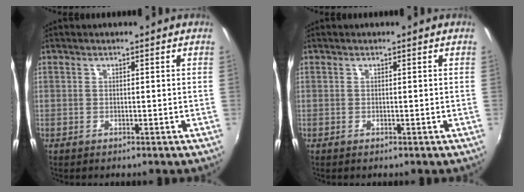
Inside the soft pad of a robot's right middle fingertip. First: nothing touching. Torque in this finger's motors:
{"motor_torque": [0.00, -0.01, 0.02, 0.01]}